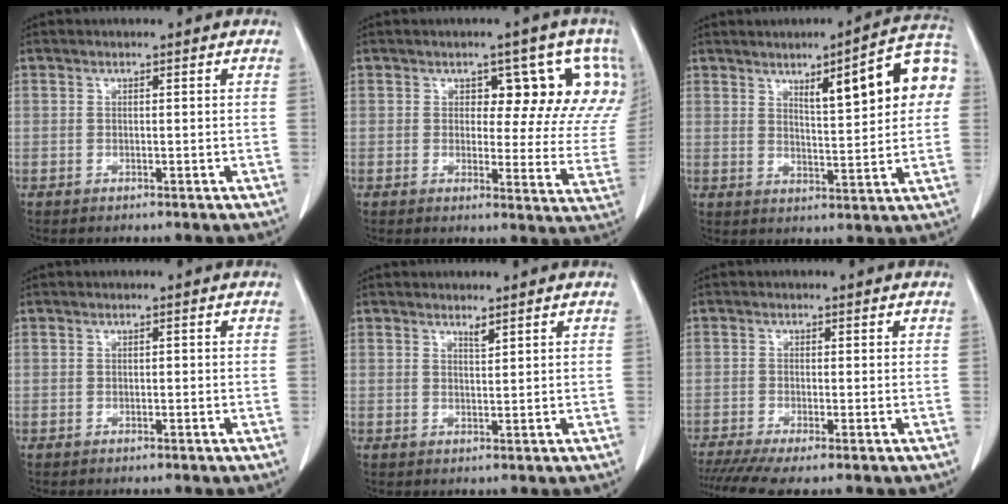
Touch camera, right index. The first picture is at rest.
{"total": 11.2, "force": [5.5, 5.6, 7.9], "torque": [-0.069, -0.001, 0.050]}
{"total": 12.5, "force": [3.8, 2.1, 11.8], "torque": [-0.153, 0.022, 0.050]}
{"total": 0.0}
{"total": 1.1, "force": [0.9, 0.0, 0.5], "torque": [-0.011, -0.007, 0.018]}
{"total": 5.5, "force": [-3.9, 0.6, 3.9], "torque": [-0.068, -0.009, -0.068]}